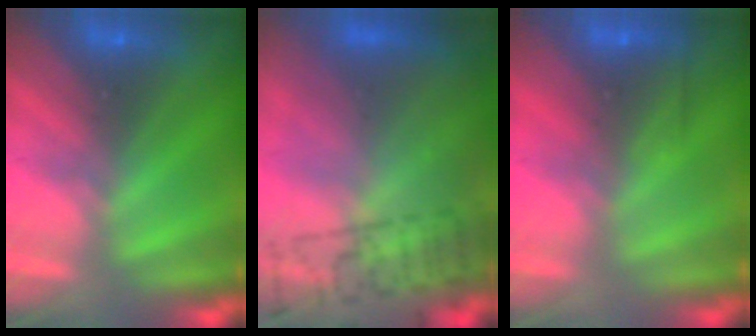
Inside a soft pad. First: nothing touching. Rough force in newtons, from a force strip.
{"total": 7.6}
{"total": 2.5}